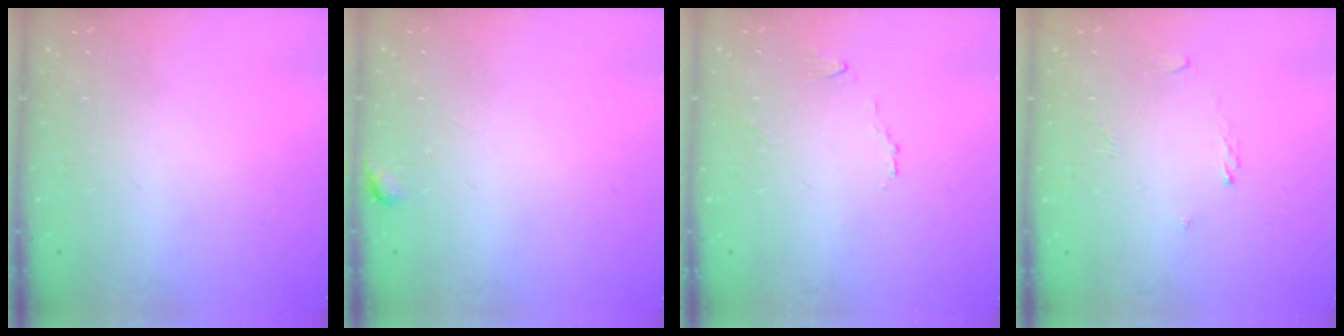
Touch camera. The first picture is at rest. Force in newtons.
{"total": 2.6, "press": 2.5, "slide": 0.3}
{"total": 2.7, "press": 2.6, "slide": 0.6}
{"total": 1.4, "press": 1.3, "slide": 0.4}